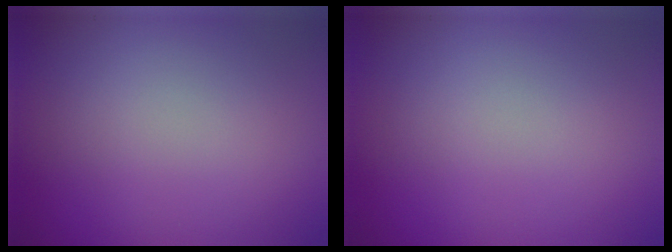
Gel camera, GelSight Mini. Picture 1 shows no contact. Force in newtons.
{"total": 0.0}